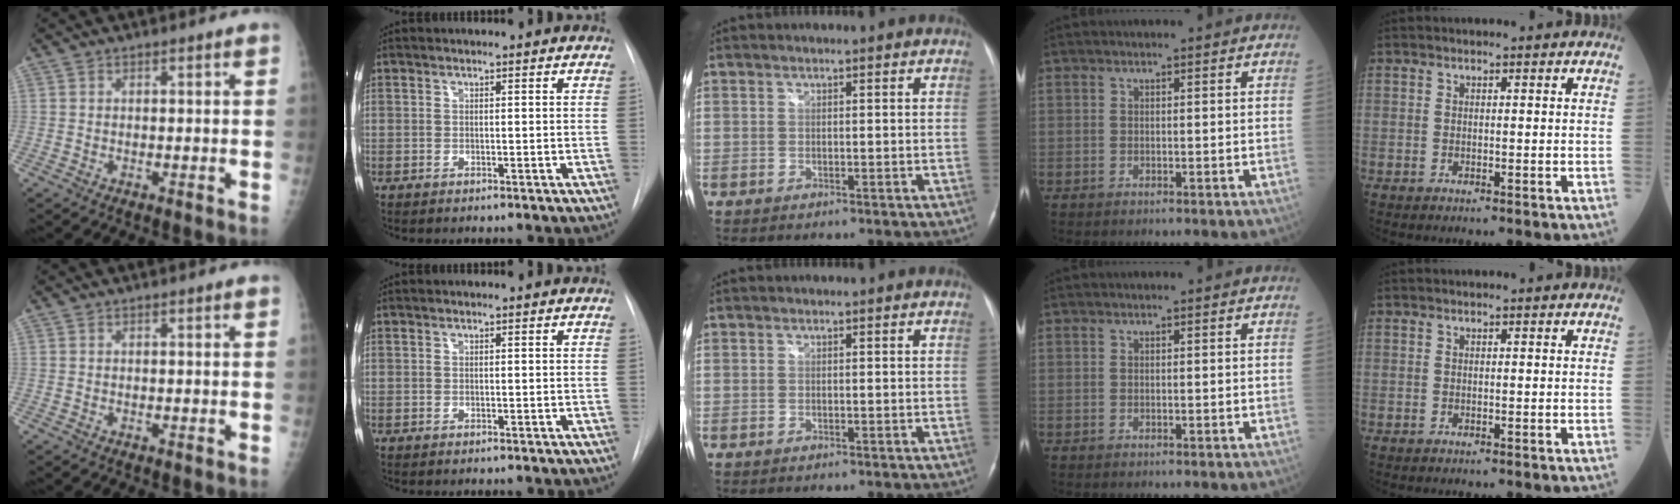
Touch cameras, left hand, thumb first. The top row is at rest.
{}